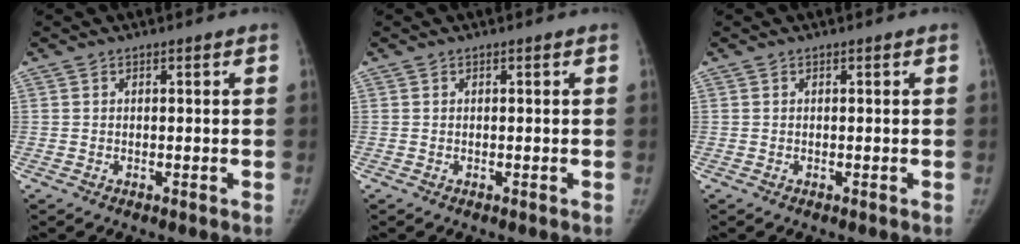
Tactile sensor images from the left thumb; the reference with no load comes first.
{"total": 0.0}
{"total": 0.0}